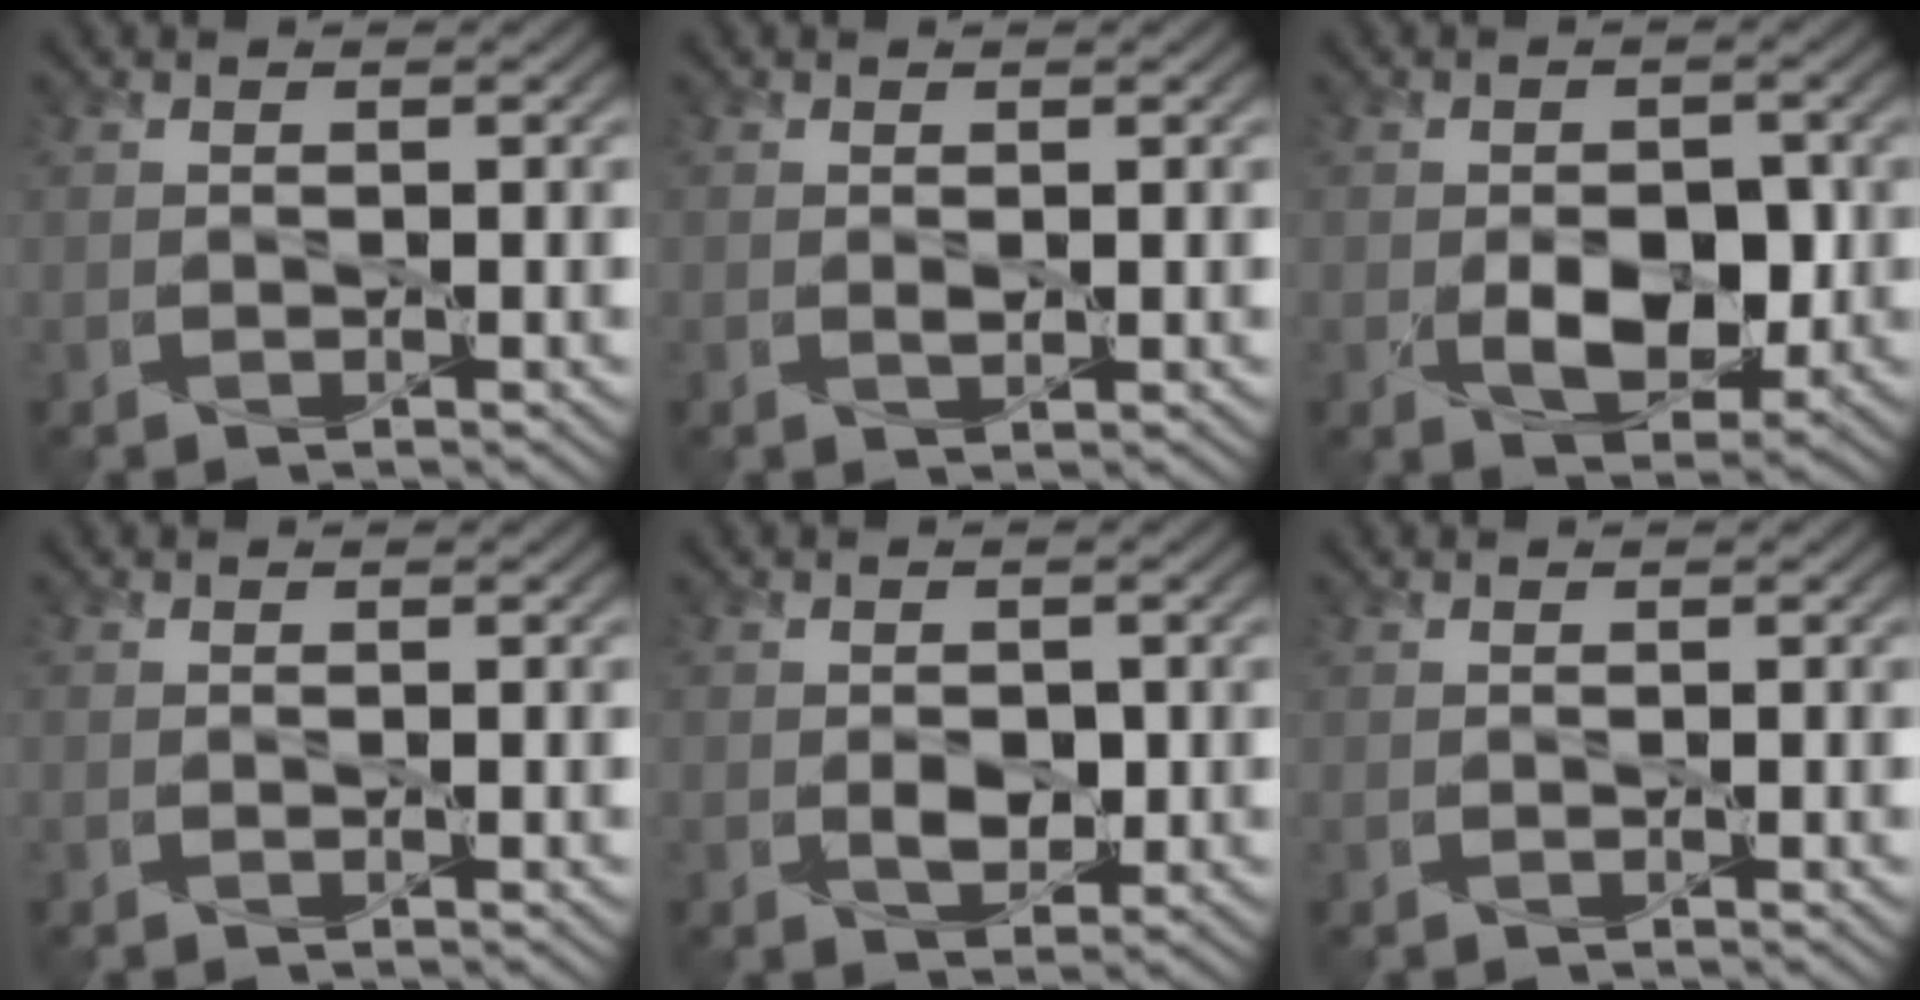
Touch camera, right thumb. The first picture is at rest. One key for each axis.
{"total": 0.6, "fx": 0.2, "fy": 0.3, "fz": 0.5, "tx": -0.010, "ty": -0.003, "tz": 0.002}
{"total": 6.3, "fx": -1.1, "fy": 4.0, "fz": 4.8, "tx": -0.083, "ty": -0.018, "tz": -0.012}
{"total": 0.0}
{"total": 2.7, "fx": -0.3, "fy": 1.9, "fz": 1.8, "tx": -0.036, "ty": -0.010, "tz": -0.003}
{"total": 0.0}